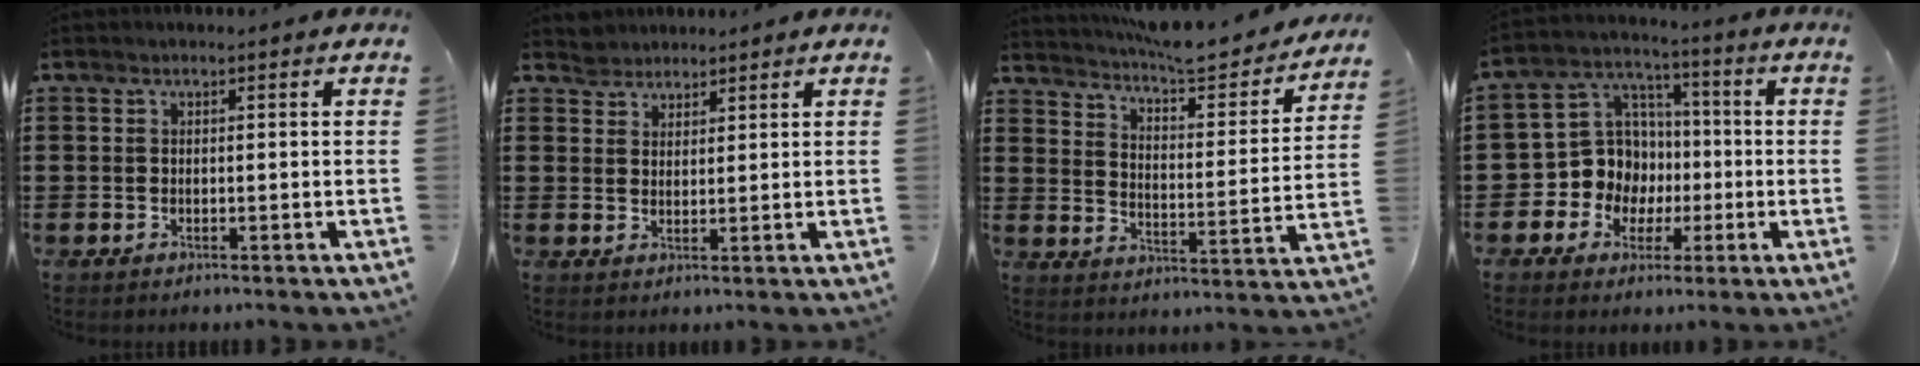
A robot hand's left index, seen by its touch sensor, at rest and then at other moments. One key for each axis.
{"total": 2.4, "fx": 2.2, "fy": 1.0, "fz": -0.5, "tx": 0.000, "ty": 0.006, "tz": 0.044}
{"total": 6.3, "fx": 6.1, "fy": 0.2, "fz": 1.5, "tx": -0.054, "ty": -0.048, "tz": 0.100}
{"total": 9.5, "fx": -0.7, "fy": 9.3, "fz": 2.1, "tx": -0.092, "ty": 0.000, "tz": -0.009}